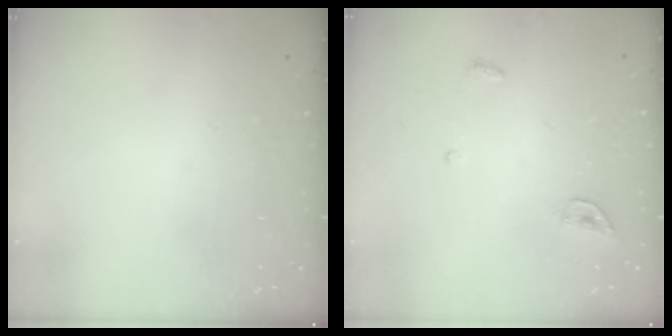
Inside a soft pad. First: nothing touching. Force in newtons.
{"total": 3.4, "press": 3.4, "slide": 0.3}